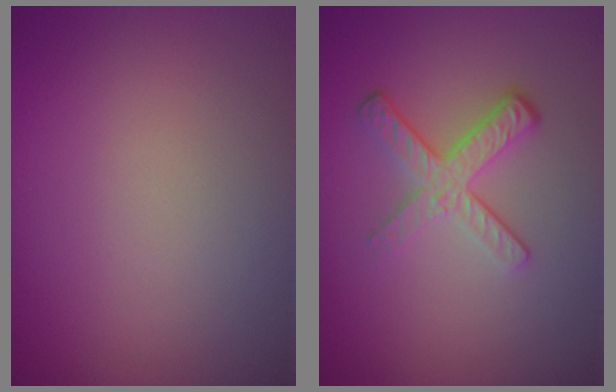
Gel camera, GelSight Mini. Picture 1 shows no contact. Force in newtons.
{"total": 3.6, "press": 2.5, "slide": 2.7}